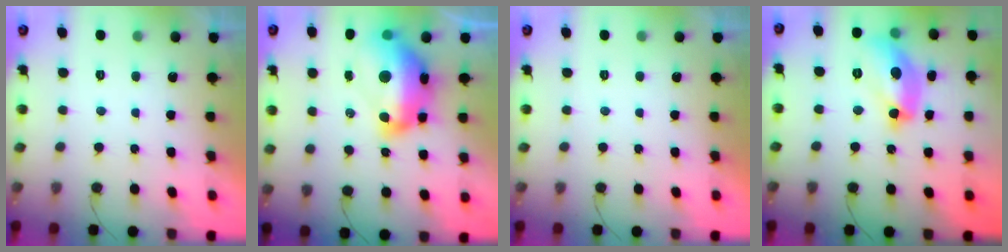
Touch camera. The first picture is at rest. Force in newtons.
{"total": 20.2, "press": 20.1, "slide": 2.3}
{"total": 0.0}
{"total": 15.4, "press": 15.4, "slide": 0.8}